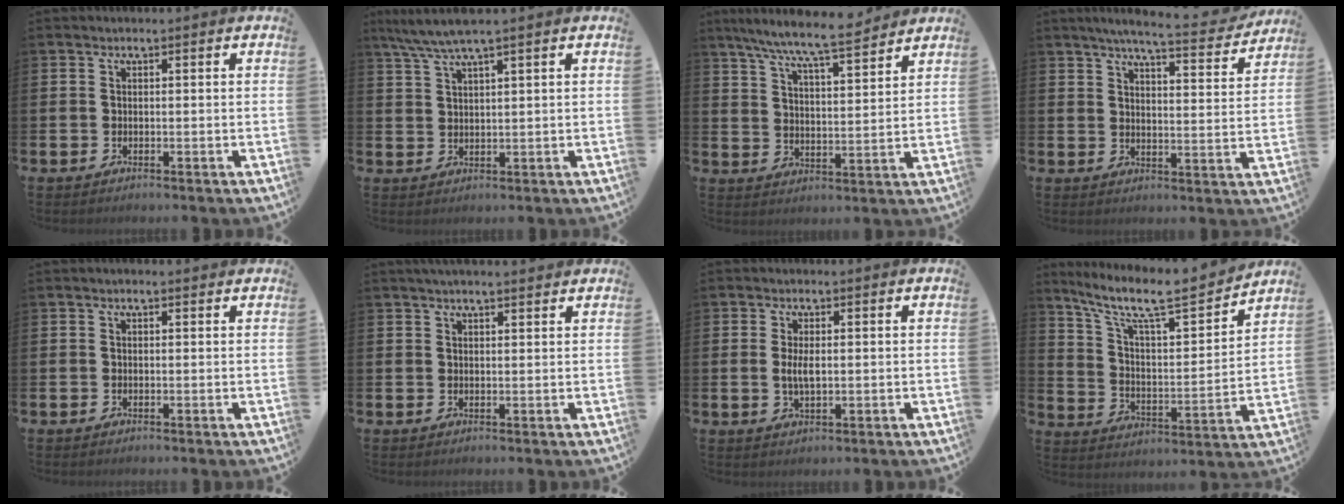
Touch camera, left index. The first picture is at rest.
{"total": 4.2, "force": [3.3, -0.2, 2.6], "torque": [-0.064, -0.003, 0.062]}
{"total": 8.5, "force": [7.9, 0.3, 3.2], "torque": [-0.085, -0.046, 0.139]}
{"total": 6.6, "force": [6.0, 0.3, 2.6], "torque": [-0.055, -0.035, 0.101]}
{"total": 0.0}
{"total": 2.1, "force": [1.9, 0.2, 0.7], "torque": [-0.009, -0.005, 0.033]}
{"total": 2.9, "force": [0.1, 1.2, 2.6], "torque": [-0.044, 0.000, -0.002]}
{"total": 10.4, "force": [8.8, 1.8, 5.2], "torque": [-0.124, -0.064, 0.143]}